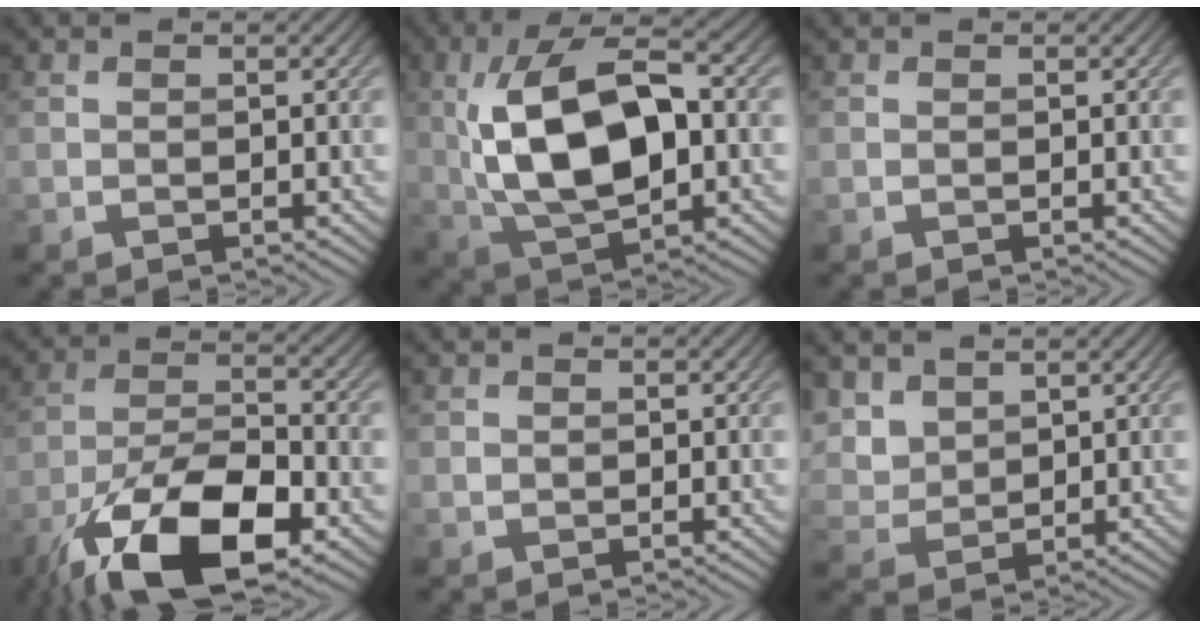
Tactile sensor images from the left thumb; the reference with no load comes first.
{"total": 14.3, "force": [1.5, 7.2, 12.2], "torque": [-0.252, 0.007, 0.027]}
{"total": 0.0}
{"total": 16.3, "force": [-9.4, 6.4, 11.7], "torque": [-0.233, -0.024, -0.178]}
{"total": 0.0}
{"total": 5.2, "force": [3.5, 3.0, 2.5], "torque": [-0.075, 0.001, 0.073]}